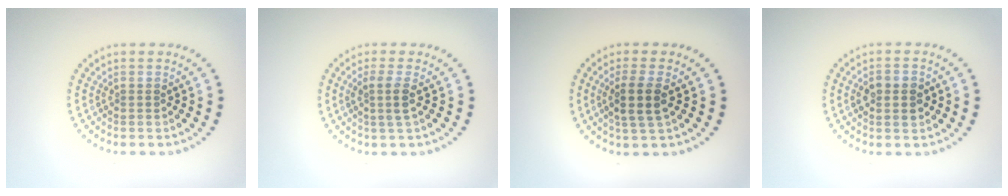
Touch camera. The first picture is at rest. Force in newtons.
{"total": 1.9, "press": 1.6, "slide": 1.0}
{"total": 2.9, "press": 2.5, "slide": 1.4}
{"total": 2.8, "press": 2.8, "slide": 0.0}